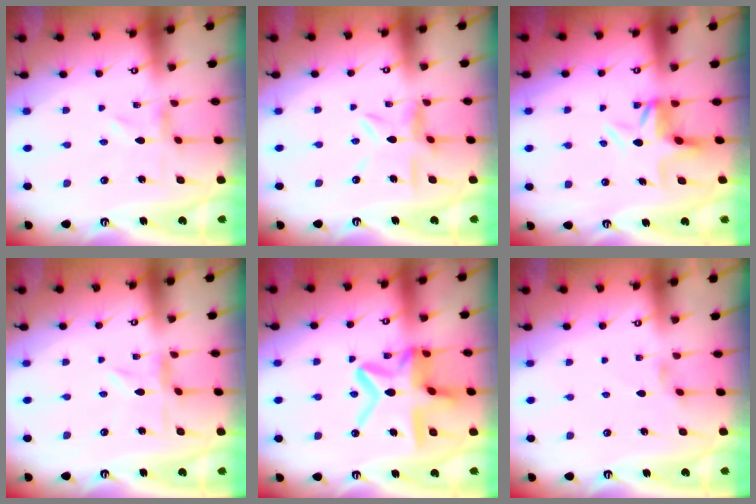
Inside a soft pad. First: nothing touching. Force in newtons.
{"total": 8.7, "press": 8.6, "slide": 0.9}
{"total": 6.0, "press": 5.9, "slide": 0.9}
{"total": 0.8, "press": 0.7, "slide": 0.4}
{"total": 17.0, "press": 17.0, "slide": 1.1}
{"total": 1.2, "press": 1.1, "slide": 0.3}